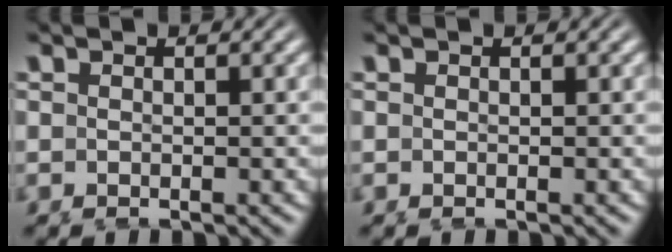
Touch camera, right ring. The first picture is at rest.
{"total": 0.0}